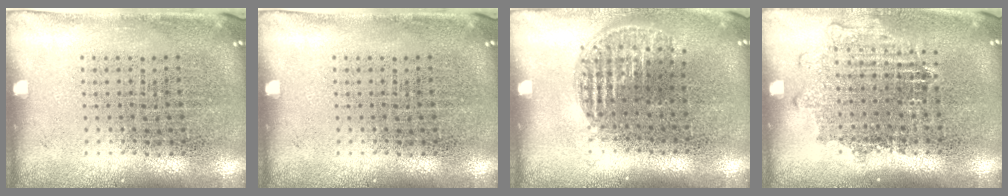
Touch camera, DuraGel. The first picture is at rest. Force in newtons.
{"total": 0.0}
{"total": 1.2, "press": 1.1, "slide": 0.5}
{"total": 1.1, "press": 1.1, "slide": 0.4}